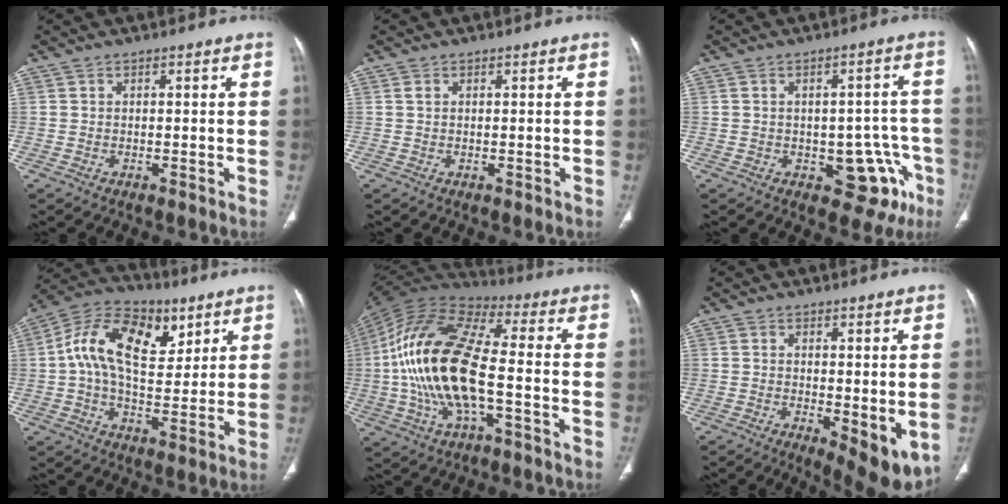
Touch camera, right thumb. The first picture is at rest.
{"total": 0.5, "force": [0.2, 0.3, 0.4], "torque": [-0.010, -0.002, 0.003]}
{"total": 10.7, "force": [-4.5, 6.2, 7.5], "torque": [-0.046, 0.031, -0.047]}
{"total": 17.4, "force": [5.5, 10.4, 12.8], "torque": [-0.194, 0.001, 0.084]}
{"total": 20.8, "force": [-2.8, 8.3, 18.9], "torque": [-0.389, 0.027, -0.054]}
{"total": 8.6, "force": [-1.3, 3.2, 7.8], "torque": [-0.104, -0.025, -0.010]}